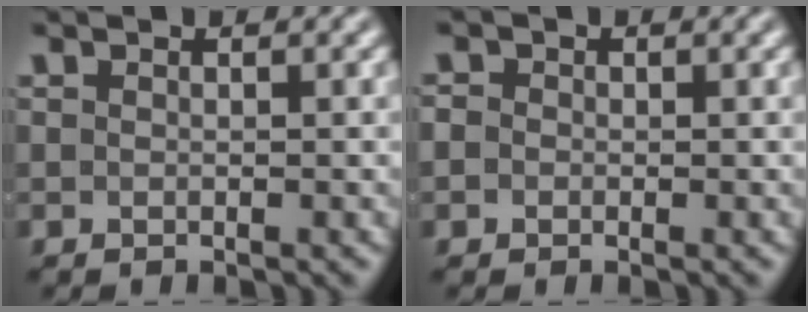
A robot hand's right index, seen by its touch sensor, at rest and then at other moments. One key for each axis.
{"total": 1.7, "fx": -0.3, "fy": 1.6, "fz": 0.5, "tx": -0.015, "ty": -0.005, "tz": -0.009}